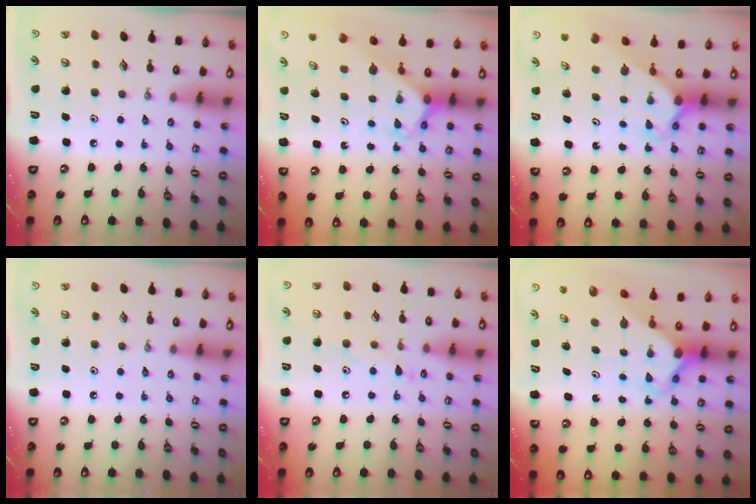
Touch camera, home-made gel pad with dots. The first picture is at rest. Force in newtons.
{"total": 2.6, "press": 2.6, "slide": 0.2}
{"total": 2.7, "press": 2.7, "slide": 0.2}
{"total": 0.0}
{"total": 7.9, "press": 7.9, "slide": 0.6}
{"total": 3.5, "press": 3.5, "slide": 0.3}